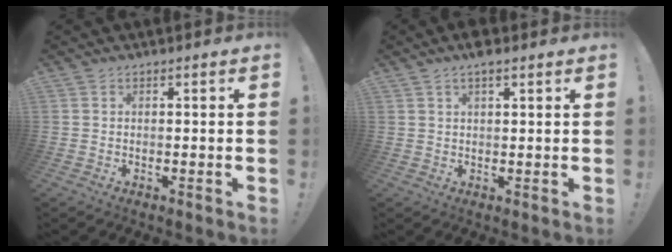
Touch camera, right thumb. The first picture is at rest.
{"total": 3.6, "force": [2.5, 1.1, 2.4], "torque": [-0.052, -0.006, 0.045]}